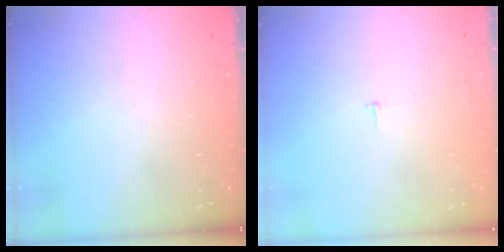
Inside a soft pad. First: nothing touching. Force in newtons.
{"total": 2.1, "press": 2.1, "slide": 0.2}